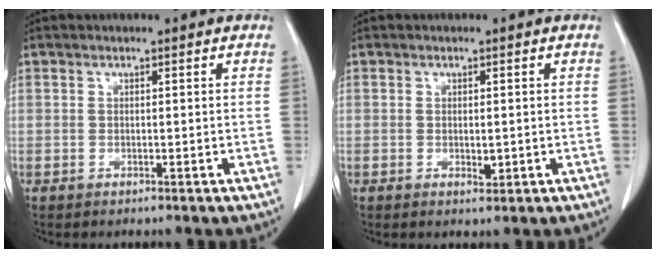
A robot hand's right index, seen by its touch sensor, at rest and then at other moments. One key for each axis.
{"total": 1.3, "fx": -0.1, "fy": 0.7, "fz": 1.2, "tx": -0.019, "ty": -0.005, "tz": 0.001}